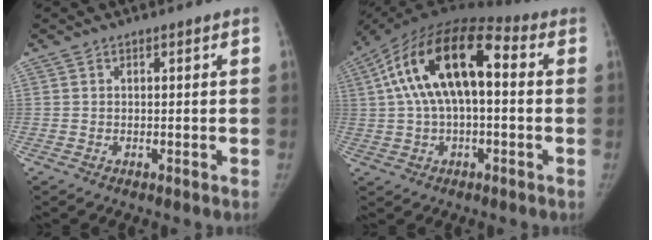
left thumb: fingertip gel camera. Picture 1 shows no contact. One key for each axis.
{"total": 18.4, "fx": 2.7, "fy": 9.1, "fz": 15.8, "tx": -0.284, "ty": 0.047, "tz": 0.035}